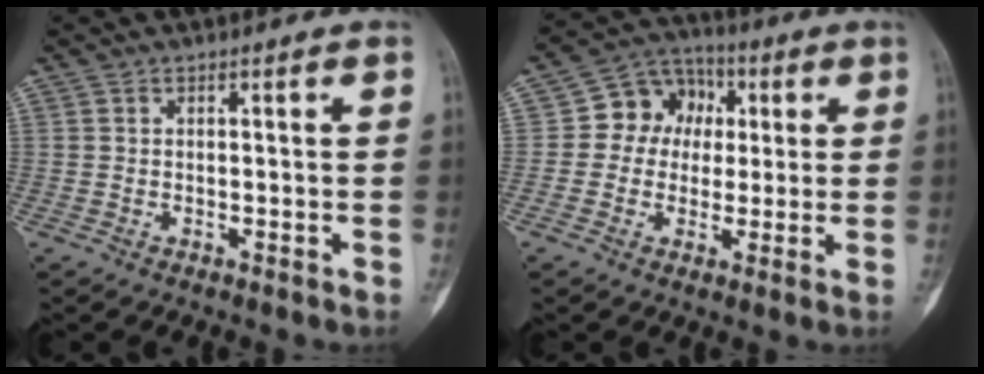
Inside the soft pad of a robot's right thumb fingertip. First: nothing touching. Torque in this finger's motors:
{"motor_torque": [-0.21, 0.42, 0.54, -0.02, 0.03]}